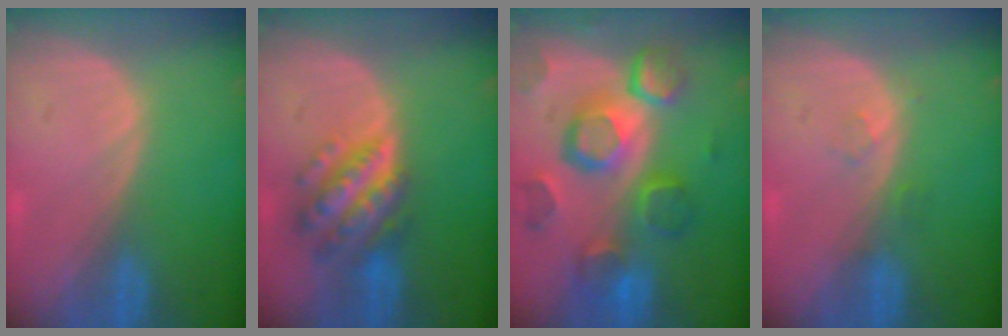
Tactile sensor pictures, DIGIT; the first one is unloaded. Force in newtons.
{"total": 7.7, "press": 7.7, "slide": 0.4}
{"total": 12.5, "press": 10.8, "slide": 6.2}
{"total": 1.4, "press": 1.4, "slide": 0.1}